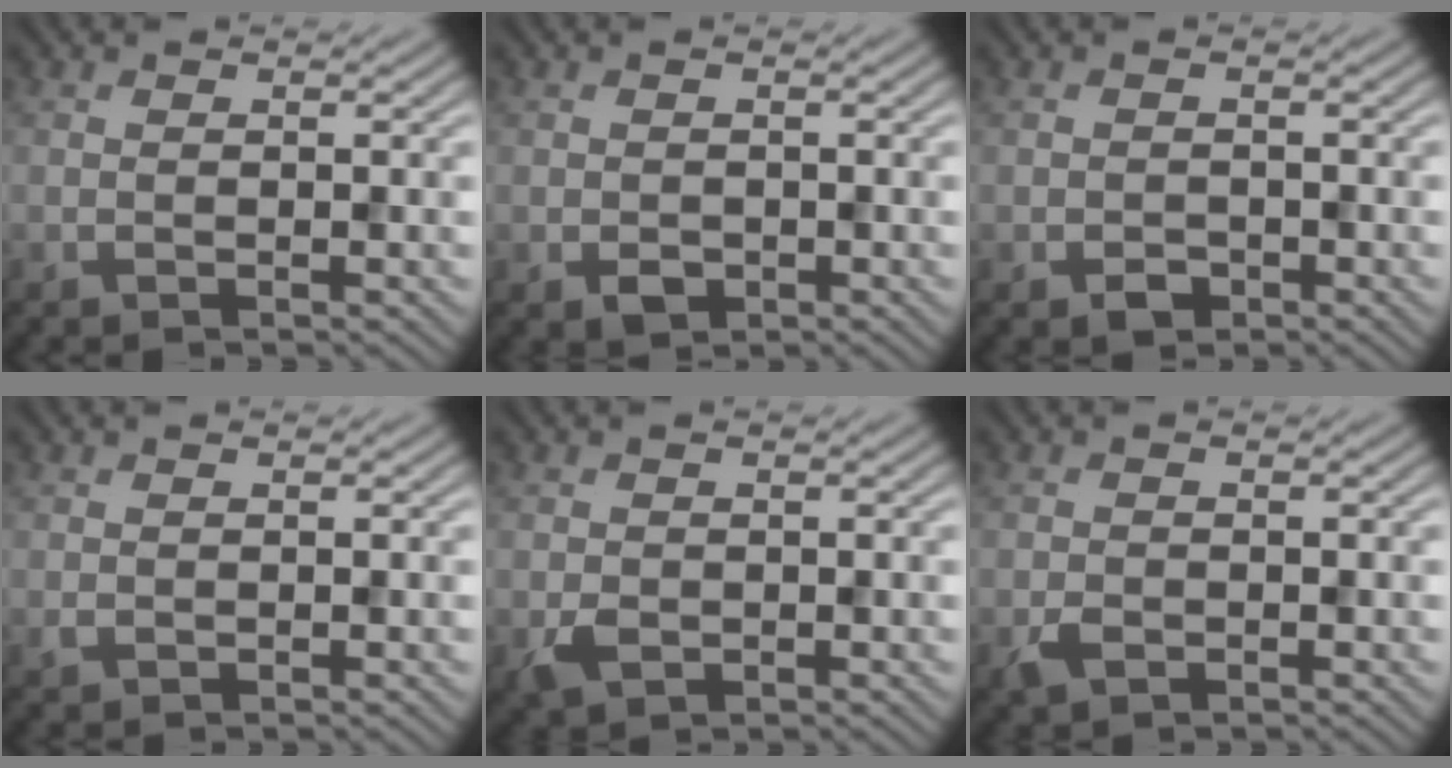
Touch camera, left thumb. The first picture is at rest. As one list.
[{"total": 1.6, "force": [-0.6, 1.3, 0.8], "torque": [-0.017, -0.009, -0.011]}, {"total": 1.6, "force": [-0.9, 1.1, 0.6], "torque": [-0.009, -0.004, -0.020]}, {"total": 0.5, "force": [0.1, 0.4, 0.3], "torque": [-0.008, -0.001, 0.005]}, {"total": 2.2, "force": [-0.4, 1.7, 1.2], "torque": [-0.028, -0.009, -0.006]}, {"total": 1.7, "force": [-0.8, 1.2, 0.9], "torque": [-0.023, -0.007, -0.016]}]